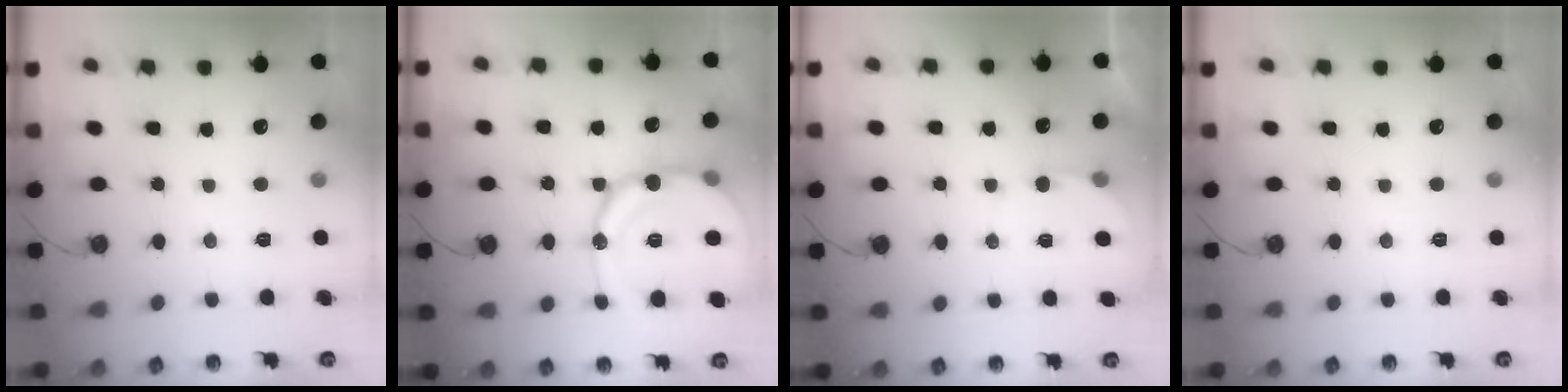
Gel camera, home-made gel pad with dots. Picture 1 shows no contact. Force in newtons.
{"total": 19.2, "press": 18.9, "slide": 3.4}
{"total": 3.2, "press": 3.2, "slide": 0.3}
{"total": 0.0}